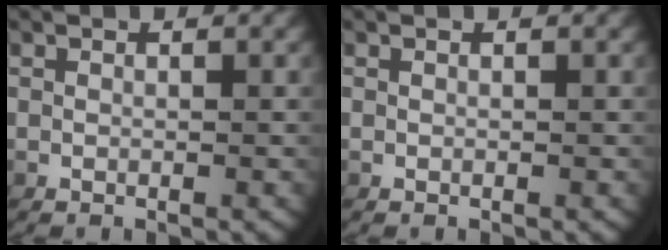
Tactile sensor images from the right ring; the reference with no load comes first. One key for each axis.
{"total": 0.0}